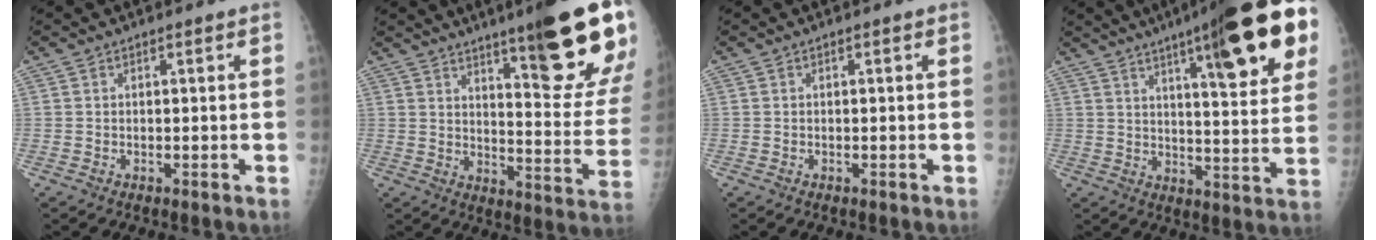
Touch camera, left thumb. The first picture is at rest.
{"total": 21.3, "force": [12.8, 3.3, 16.7], "torque": [-0.197, -0.074, 0.178]}
{"total": 0.0}
{"total": 24.3, "force": [11.6, 5.2, 20.8], "torque": [-0.269, -0.024, 0.162]}